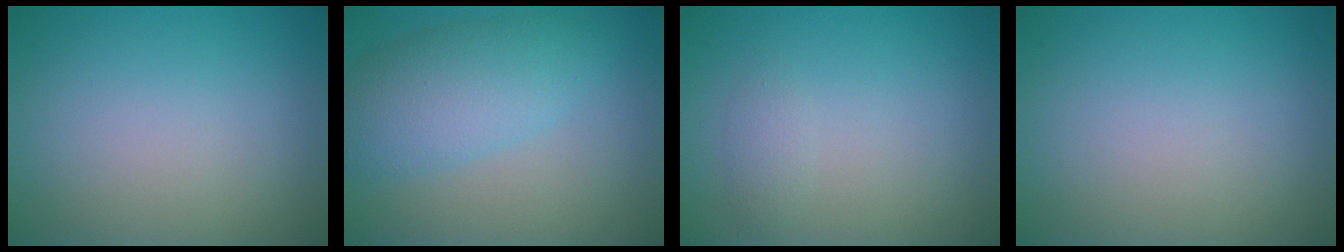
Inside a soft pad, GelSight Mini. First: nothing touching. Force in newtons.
{"total": 5.4, "press": 5.4, "slide": 0.2}
{"total": 1.0, "press": 1.0, "slide": 0.0}
{"total": 0.0}